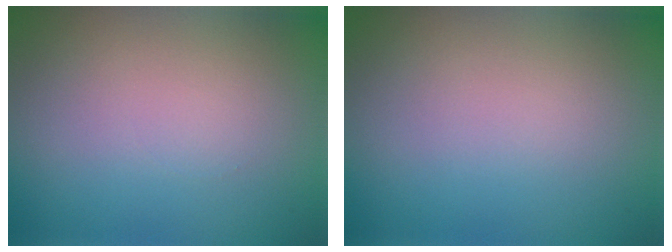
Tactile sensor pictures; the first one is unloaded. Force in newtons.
{"total": 0.0}